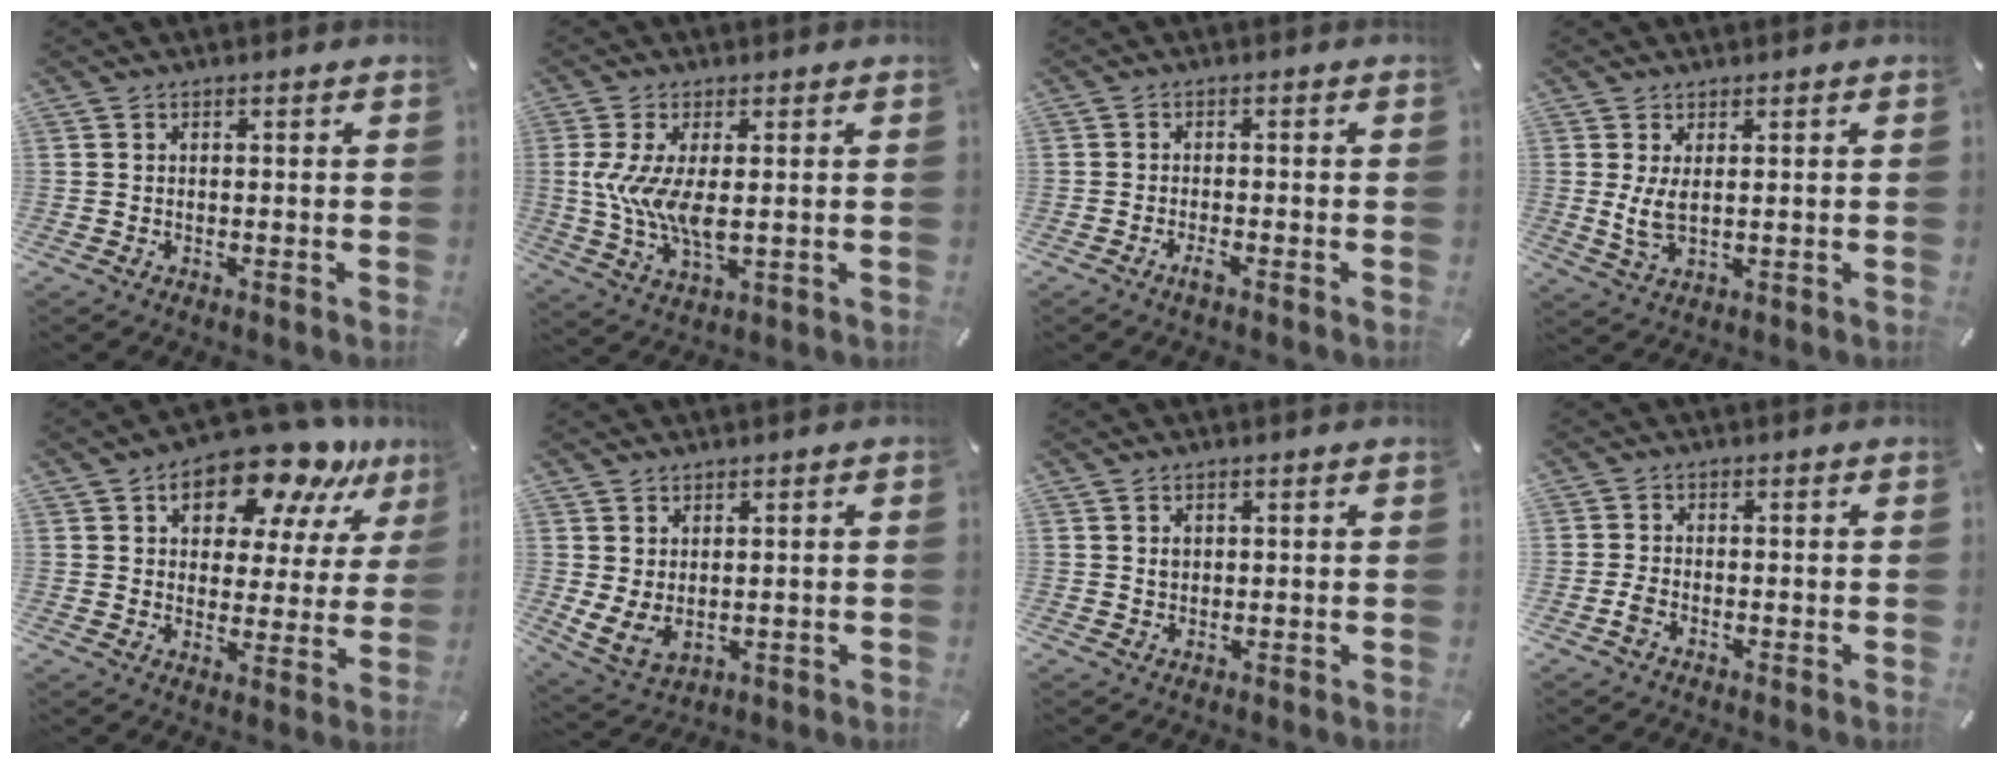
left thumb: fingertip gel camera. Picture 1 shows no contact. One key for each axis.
{"total": 9.8, "fx": 0.8, "fy": 4.1, "fz": 8.9, "tx": -0.195, "ty": -0.014, "tz": 0.010}
{"total": 1.7, "fx": -1.3, "fy": 0.2, "fz": 1.1, "tx": -0.019, "ty": 0.003, "tz": -0.023}
{"total": 5.0, "fx": 1.2, "fy": 2.2, "fz": 4.3, "tx": -0.103, "ty": -0.005, "tz": 0.019}
{"total": 15.4, "fx": 11.3, "fy": 7.1, "fz": 7.5, "tx": -0.114, "ty": -0.075, "tz": 0.193}
{"total": 4.7, "fx": 1.4, "fy": 3.5, "fz": 2.8, "tx": -0.064, "ty": -0.014, "tz": 0.027}
{"total": 1.4, "fx": 0.6, "fy": 1.2, "fz": 0.5, "tx": -0.003, "ty": -0.001, "tz": 0.009}
{"total": 2.0, "fx": -0.9, "fy": 1.6, "fz": 0.9, "tx": -0.015, "ty": 0.006, "tz": -0.017}